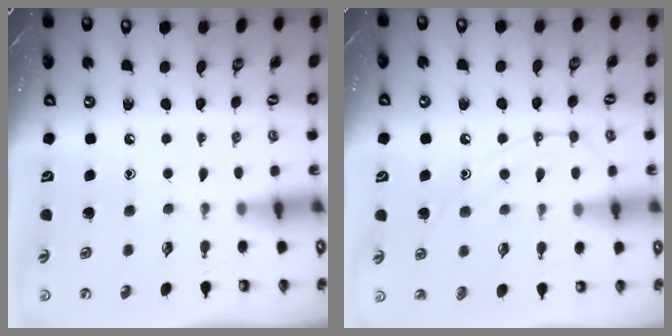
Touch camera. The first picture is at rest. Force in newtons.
{"total": 11.6, "press": 11.5, "slide": 1.0}